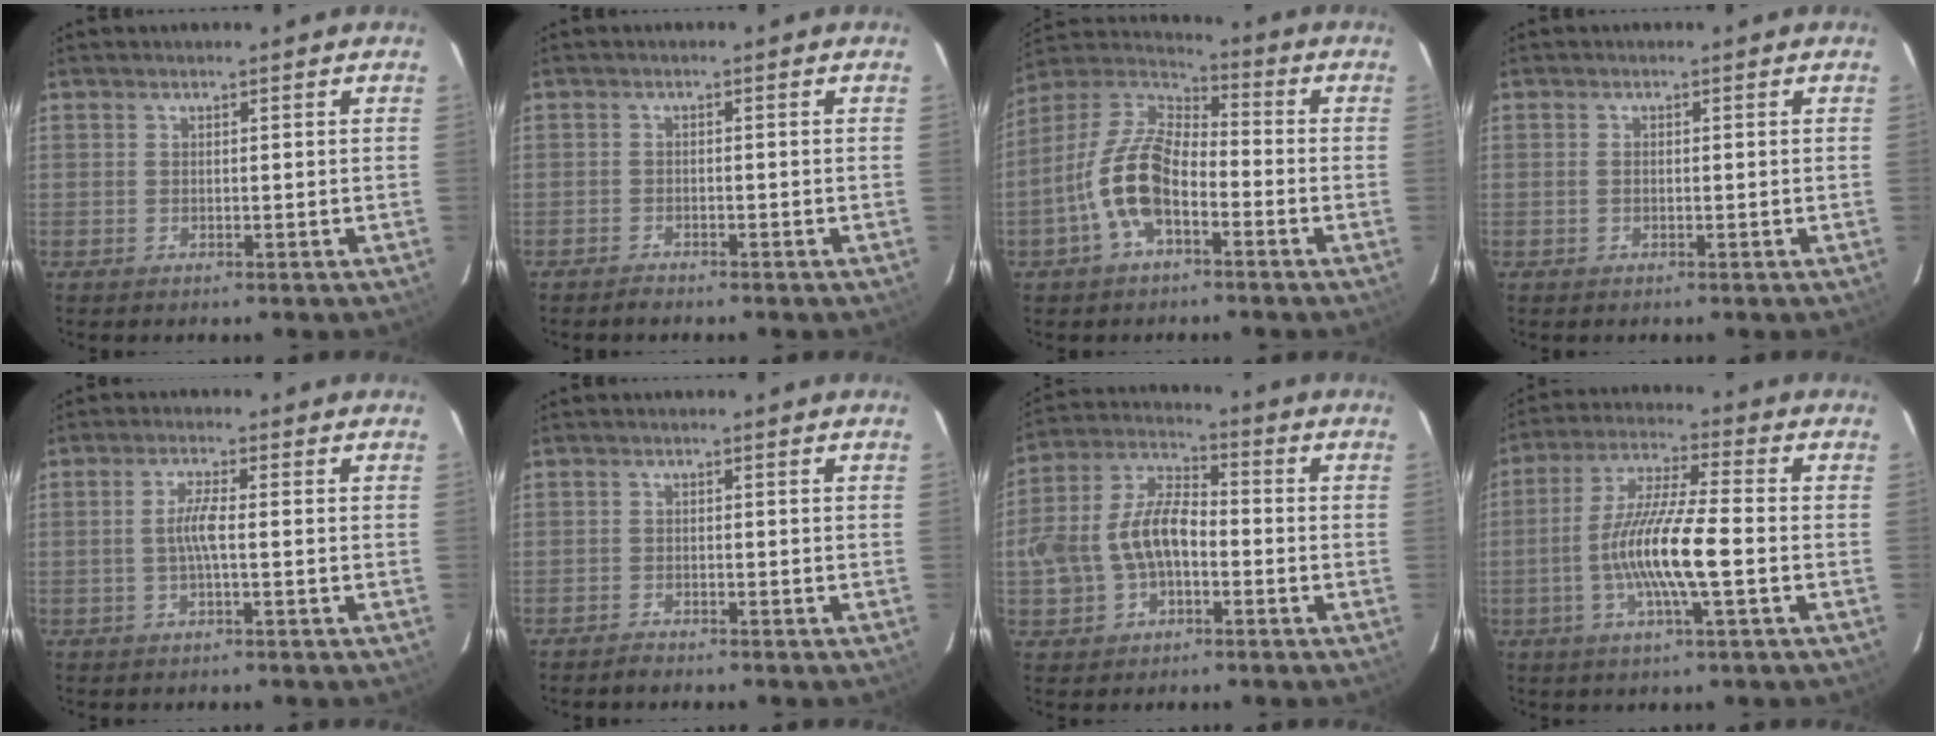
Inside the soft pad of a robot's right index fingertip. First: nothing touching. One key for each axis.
{"total": 1.6, "fx": -1.5, "fy": 0.6, "fz": 0.0, "tx": -0.010, "ty": -0.001, "tz": -0.029}
{"total": 12.9, "fx": -4.8, "fy": 6.2, "fz": 10.3, "tx": -0.213, "ty": 0.010, "tz": -0.094}
{"total": 0.7, "fx": -0.1, "fy": 0.5, "fz": 0.4, "tx": -0.006, "ty": 0.003, "tz": -0.001}
{"total": 3.5, "fx": -0.6, "fy": 0.1, "fz": 3.4, "tx": -0.069, "ty": 0.003, "tz": -0.011}
{"total": 1.6, "fx": -1.6, "fy": 0.5, "fz": 0.0, "tx": -0.009, "ty": -0.001, "tz": -0.030}
{"total": 12.9, "fx": -2.9, "fy": 8.1, "fz": 9.7, "tx": -0.212, "ty": 0.021, "tz": -0.047}
{"total": 12.7, "fx": -3.0, "fy": 1.2, "fz": 12.3, "tx": -0.241, "ty": -0.001, "tz": -0.060}